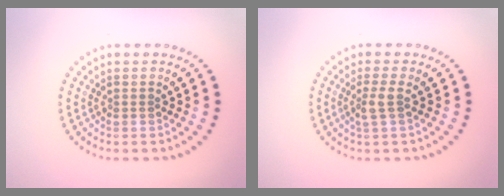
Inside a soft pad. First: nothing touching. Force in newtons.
{"total": 1.7, "press": 1.4, "slide": 1.0}